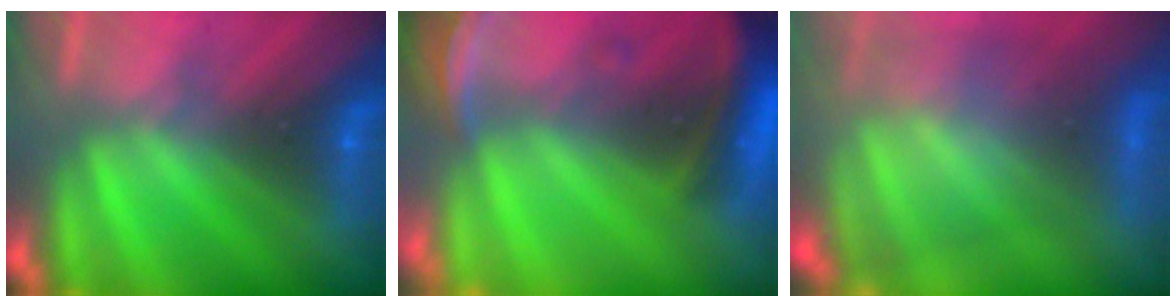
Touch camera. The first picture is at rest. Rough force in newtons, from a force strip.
{"total": 7.0}
{"total": 8.6}